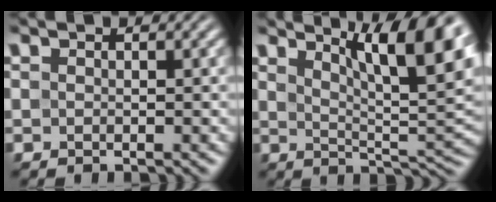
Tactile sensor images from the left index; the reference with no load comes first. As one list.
[{"total": 11.6, "force": [5.8, 3.4, 9.5], "torque": [-0.101, 0.016, 0.081]}]